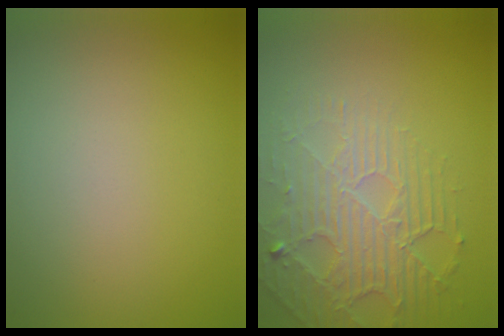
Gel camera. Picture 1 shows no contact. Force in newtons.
{"total": 3.8, "press": 3.4, "slide": 1.6}